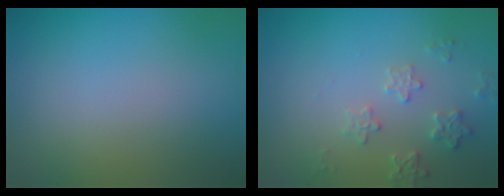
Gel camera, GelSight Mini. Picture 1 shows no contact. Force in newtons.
{"total": 2.2, "press": 2.1, "slide": 0.4}